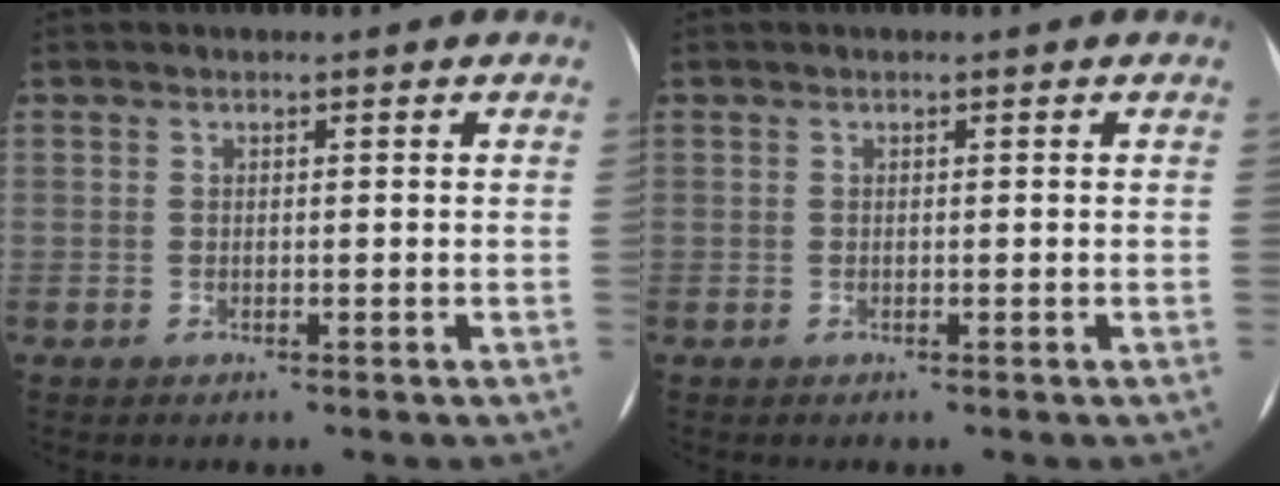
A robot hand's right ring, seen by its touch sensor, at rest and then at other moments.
{"total": 0.0}